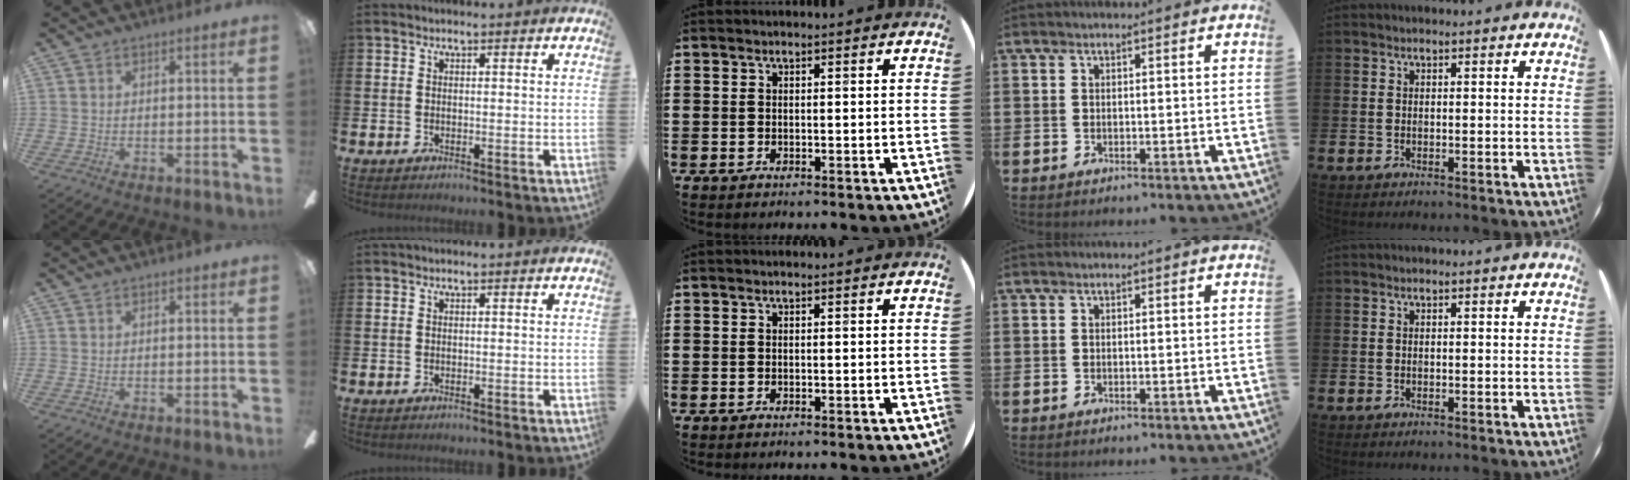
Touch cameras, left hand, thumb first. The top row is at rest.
{}